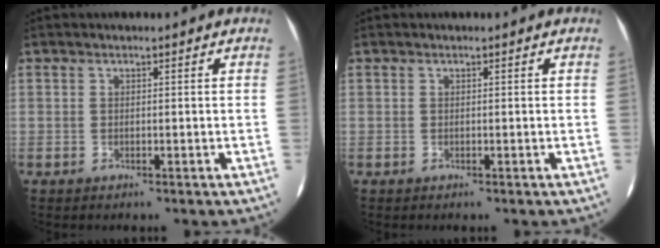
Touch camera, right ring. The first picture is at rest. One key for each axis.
{"total": 0.0}